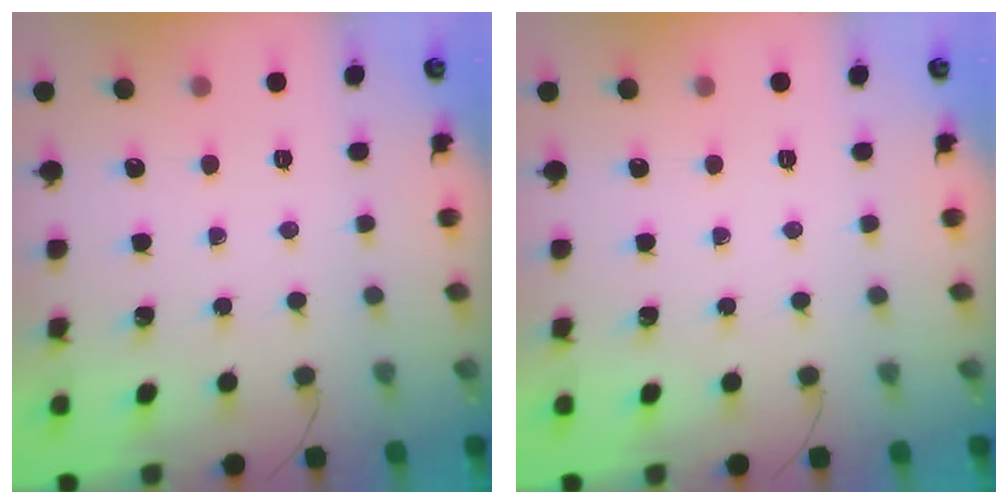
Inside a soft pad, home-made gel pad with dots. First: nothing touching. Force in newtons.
{"total": 0.0}